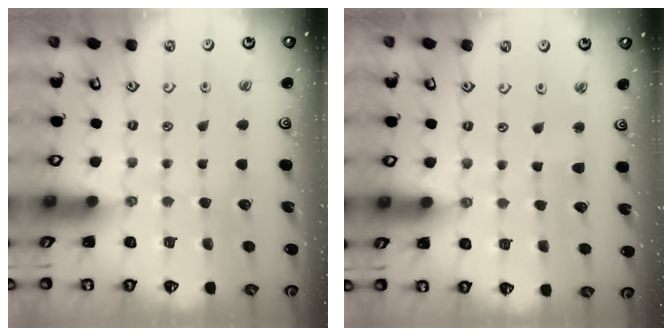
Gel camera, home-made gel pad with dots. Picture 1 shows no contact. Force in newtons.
{"total": 2.1, "press": 2.0, "slide": 0.3}